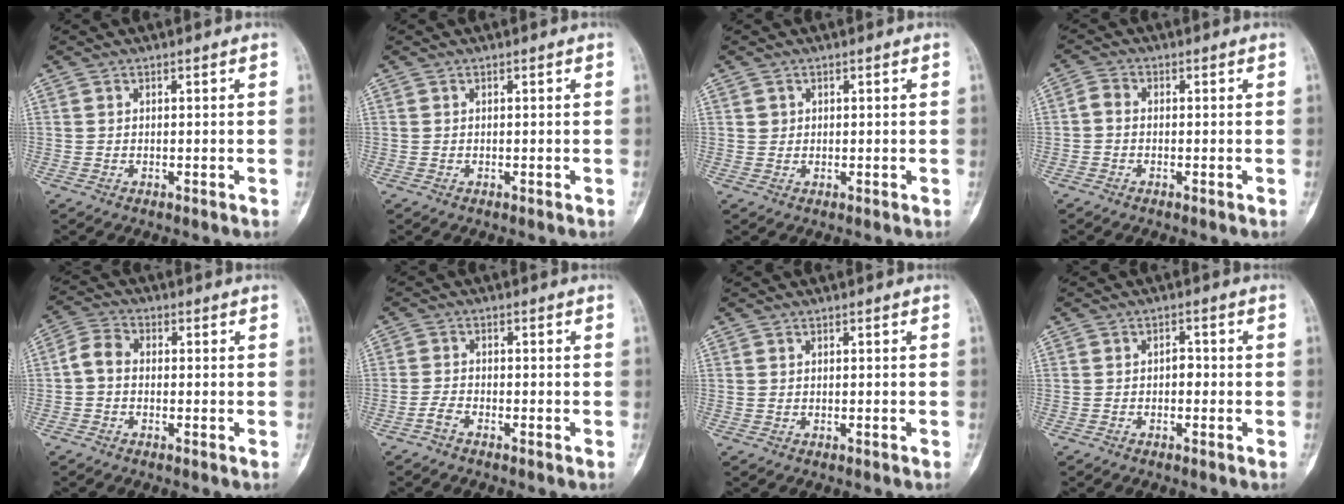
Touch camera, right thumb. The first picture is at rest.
{"total": 0.0}
{"total": 1.0, "force": [0.3, 1.0, 0.1], "torque": [0.012, 0.004, 0.005]}
{"total": 2.2, "force": [-0.7, 1.5, 1.5], "torque": [-0.025, 0.012, -0.022]}
{"total": 4.3, "force": [-0.8, 3.1, 2.9], "torque": [-0.049, 0.018, -0.029]}
{"total": 2.3, "force": [-1.7, 0.9, 1.2], "torque": [-0.027, 0.014, -0.036]}
{"total": 0.0}
{"total": 1.9, "force": [-0.4, 1.2, 1.3], "torque": [-0.005, 0.014, -0.011]}